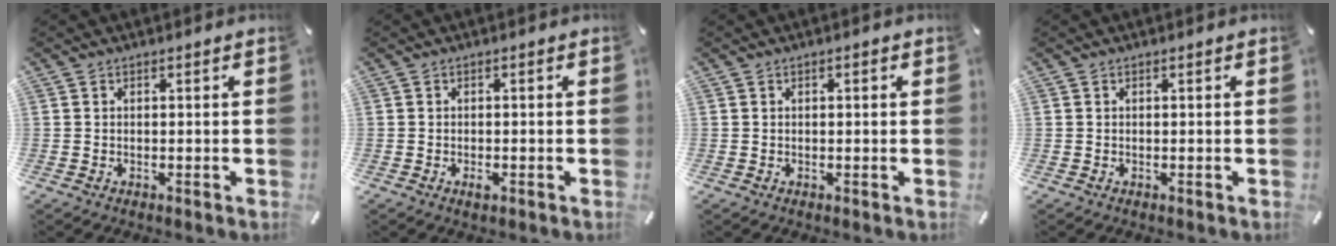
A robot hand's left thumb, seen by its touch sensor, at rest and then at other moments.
{"total": 1.3, "force": [-0.6, 0.6, 1.0], "torque": [-0.021, -0.002, -0.010]}
{"total": 0.7, "force": [0.1, 0.3, 0.6], "torque": [-0.010, 0.003, 0.000]}
{"total": 0.0}